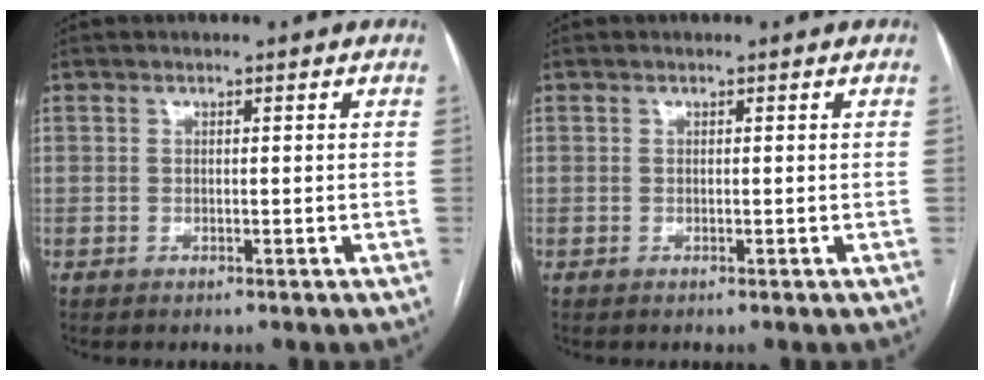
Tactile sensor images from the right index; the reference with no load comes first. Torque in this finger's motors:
{"motor_torque": [0.00, 0.00, 0.00, 0.00]}